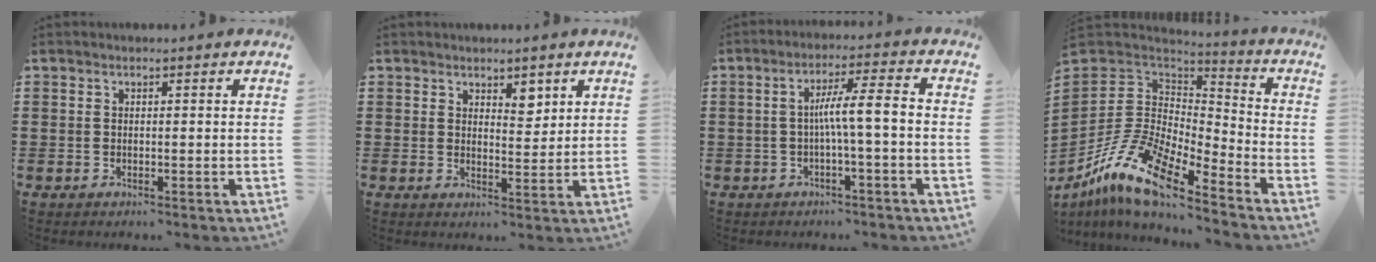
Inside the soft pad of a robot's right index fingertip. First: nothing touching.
{"total": 3.4, "force": [2.5, 1.8, 1.4], "torque": [-0.018, 0.000, 0.042]}
{"total": 5.9, "force": [-1.0, 0.2, 5.8], "torque": [-0.107, 0.003, -0.025]}
{"total": 13.8, "force": [-9.9, 4.9, 8.3], "torque": [-0.199, 0.009, -0.200]}